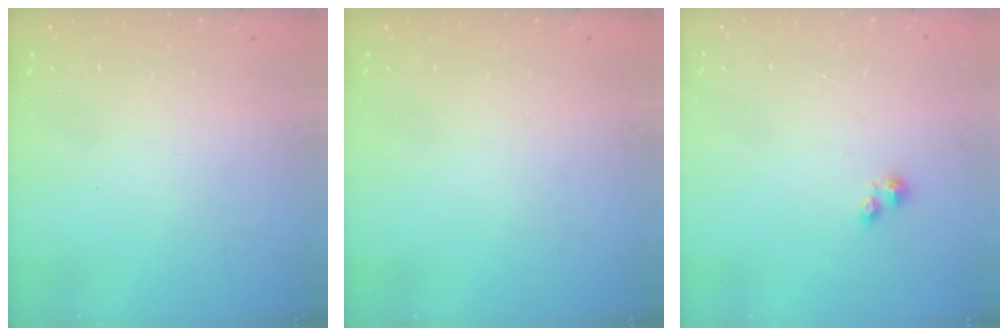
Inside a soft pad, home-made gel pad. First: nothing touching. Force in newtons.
{"total": 0.0}
{"total": 1.9, "press": 1.8, "slide": 0.2}